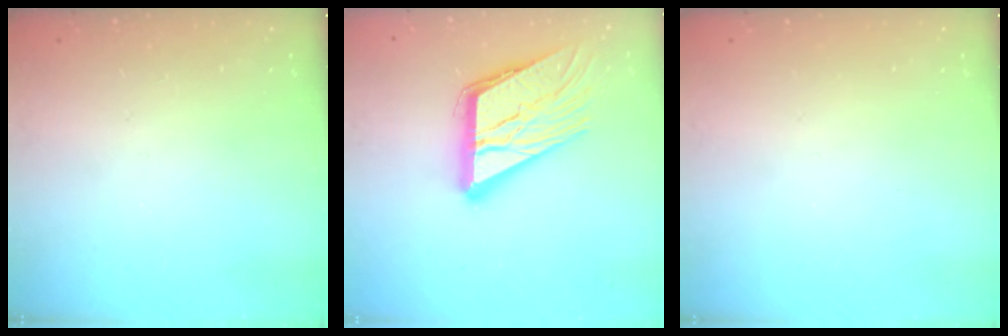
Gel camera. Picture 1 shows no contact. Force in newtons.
{"total": 17.8, "press": 17.7, "slide": 2.1}
{"total": 0.0}